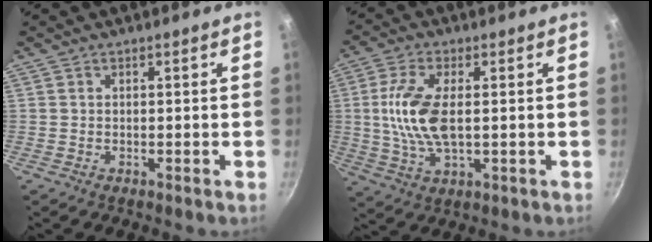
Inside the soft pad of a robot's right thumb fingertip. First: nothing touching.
{"total": 10.8, "force": [0.8, 5.0, 9.6], "torque": [-0.198, -0.001, 0.013]}